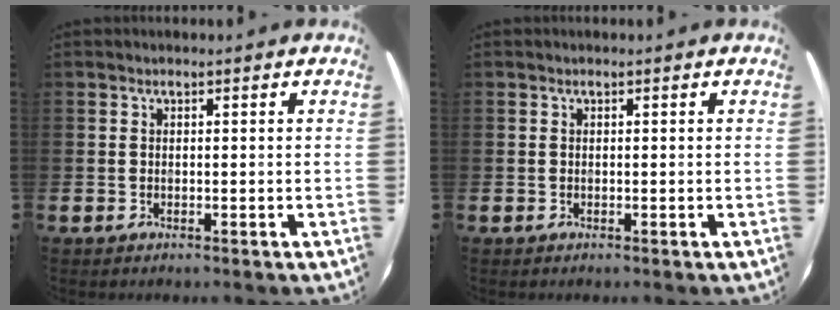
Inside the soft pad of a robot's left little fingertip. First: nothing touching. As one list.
[{"total": 0.0}]